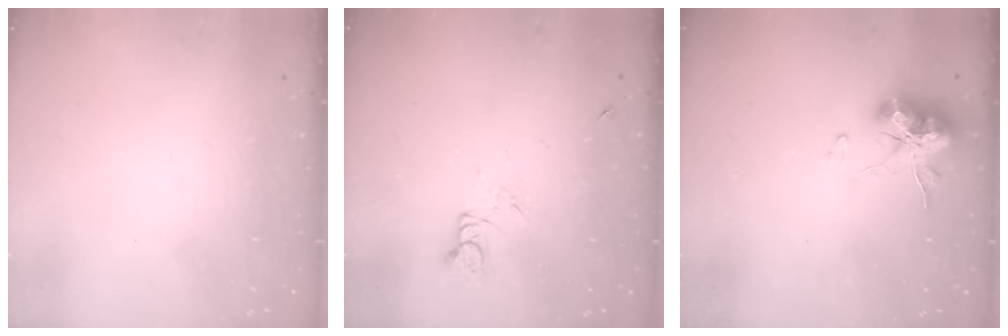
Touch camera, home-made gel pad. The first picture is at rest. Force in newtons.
{"total": 3.7, "press": 3.7, "slide": 0.3}
{"total": 14.7, "press": 14.7, "slide": 0.6}